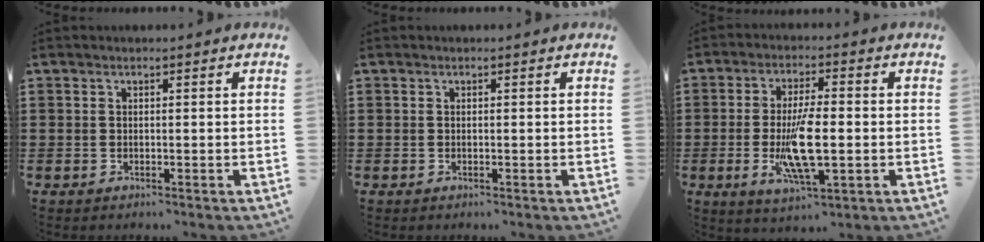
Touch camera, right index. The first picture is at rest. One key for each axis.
{"total": 0.0}
{"total": 9.9, "fx": -1.5, "fy": 3.1, "fz": 9.2, "tx": -0.187, "ty": -0.014, "tz": -0.026}